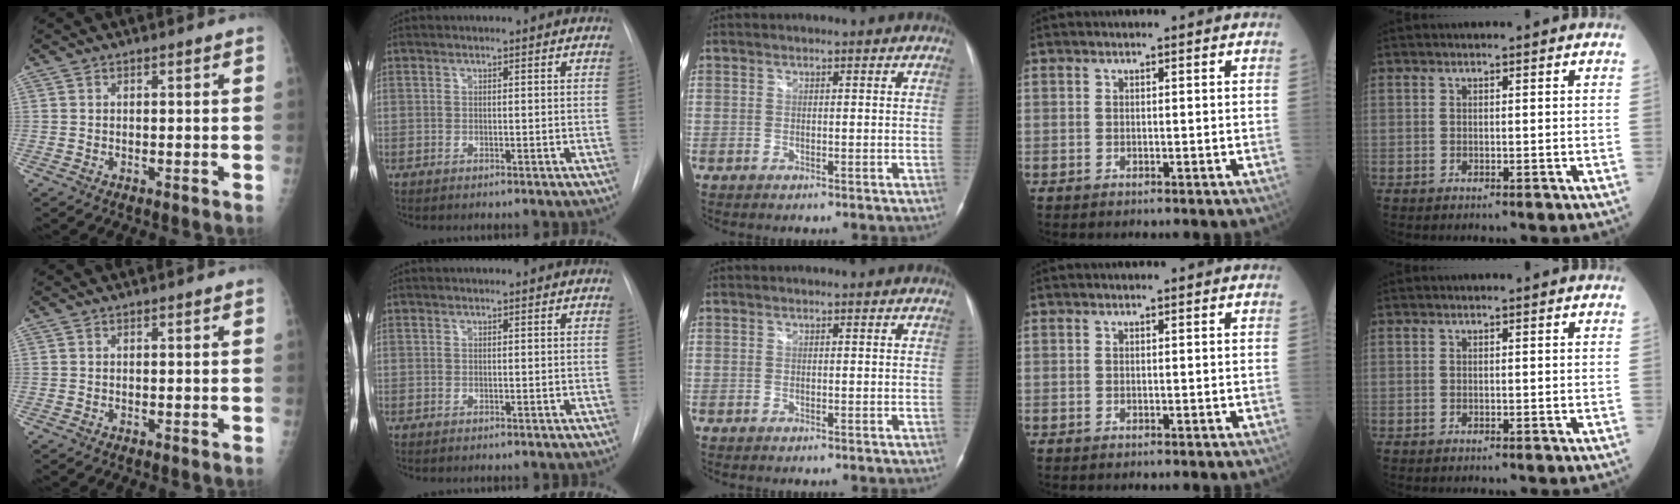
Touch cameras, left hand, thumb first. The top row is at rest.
{}